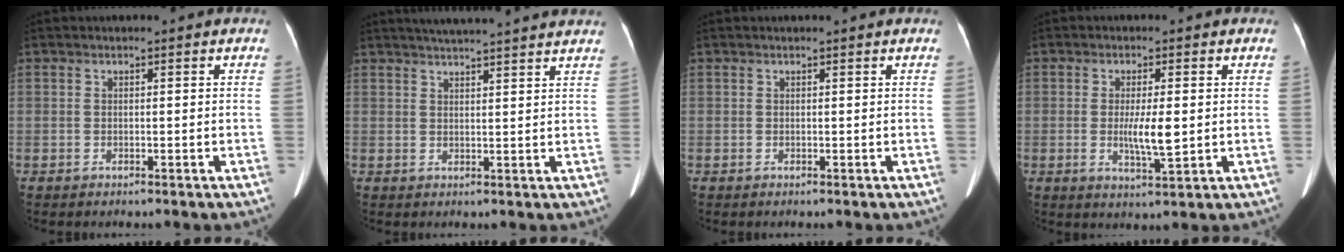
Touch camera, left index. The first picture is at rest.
{"total": 12.7, "force": [11.5, 0.0, 5.2], "torque": [-0.082, 0.022, 0.145]}
{"total": 0.6, "force": [0.6, 0.0, 0.2], "torque": [-0.010, 0.006, 0.007]}
{"total": 5.2, "force": [-0.2, 1.0, 5.1], "torque": [-0.095, -0.008, -0.002]}